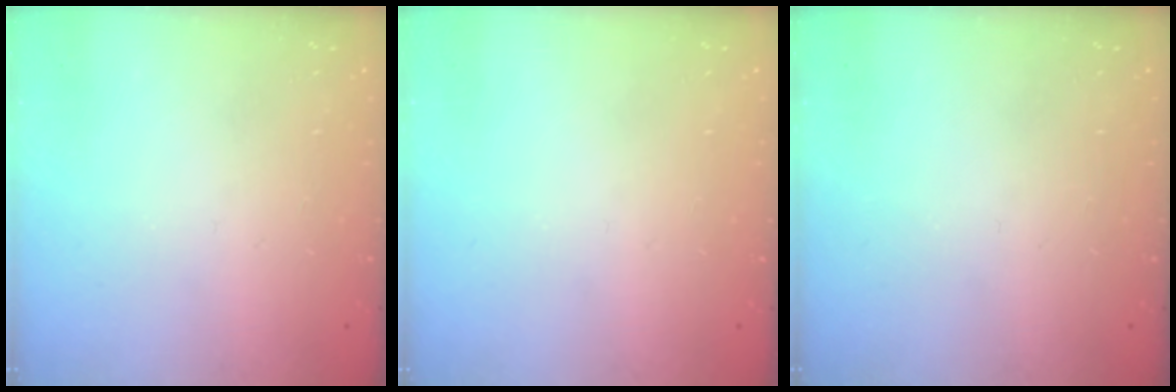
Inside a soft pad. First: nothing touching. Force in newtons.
{"total": 0.0}
{"total": 0.0}